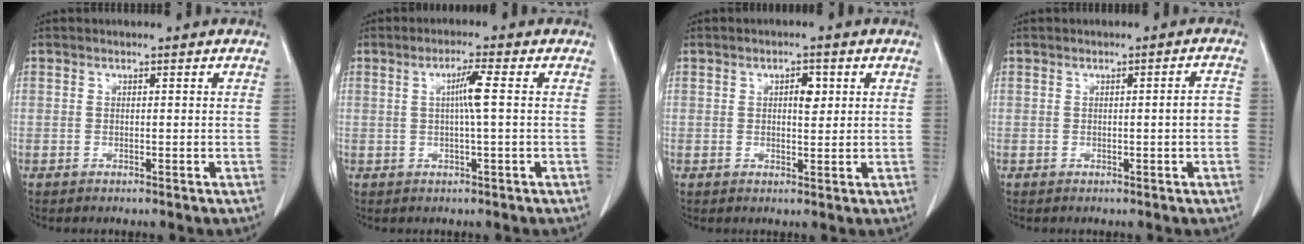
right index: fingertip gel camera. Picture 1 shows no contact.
{"total": 3.7, "force": [0.4, -0.6, 3.6], "torque": [-0.066, 0.002, 0.005]}
{"total": 2.5, "force": [0.7, 1.1, 2.2], "torque": [-0.034, -0.001, 0.011]}
{"total": 2.3, "force": [-0.4, 0.1, 2.3], "torque": [-0.027, 0.002, -0.007]}